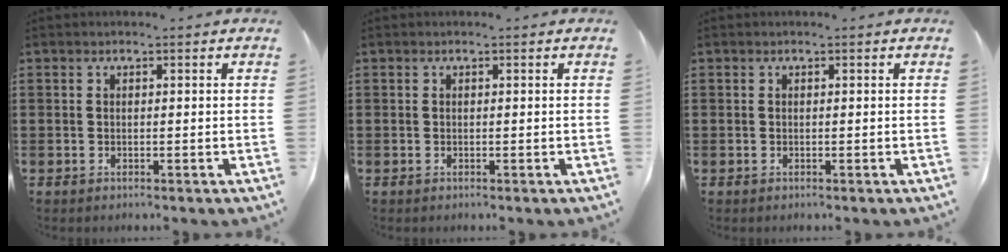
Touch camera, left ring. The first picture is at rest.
{"total": 0.0}
{"total": 0.0}